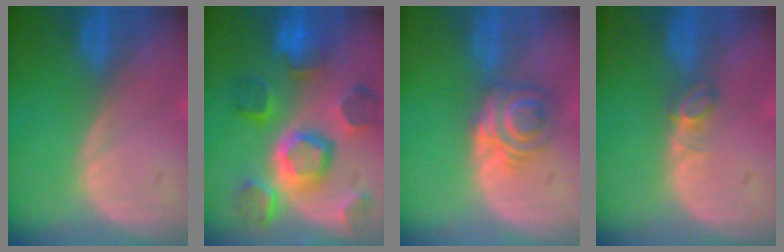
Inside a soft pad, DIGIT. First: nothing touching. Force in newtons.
{"total": 11.4, "press": 10.0, "slide": 5.7}
{"total": 6.2, "press": 5.2, "slide": 3.3}
{"total": 2.1, "press": 2.1, "slide": 0.4}